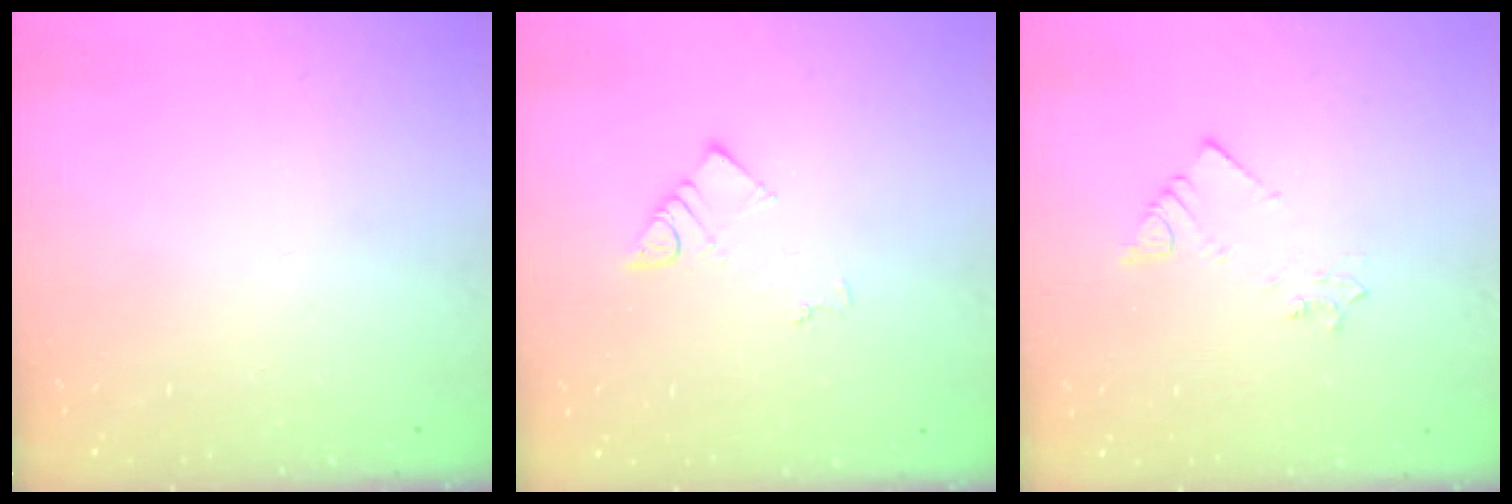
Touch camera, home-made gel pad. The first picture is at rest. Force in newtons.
{"total": 4.1, "press": 4.1, "slide": 0.2}
{"total": 2.7, "press": 2.7, "slide": 0.3}